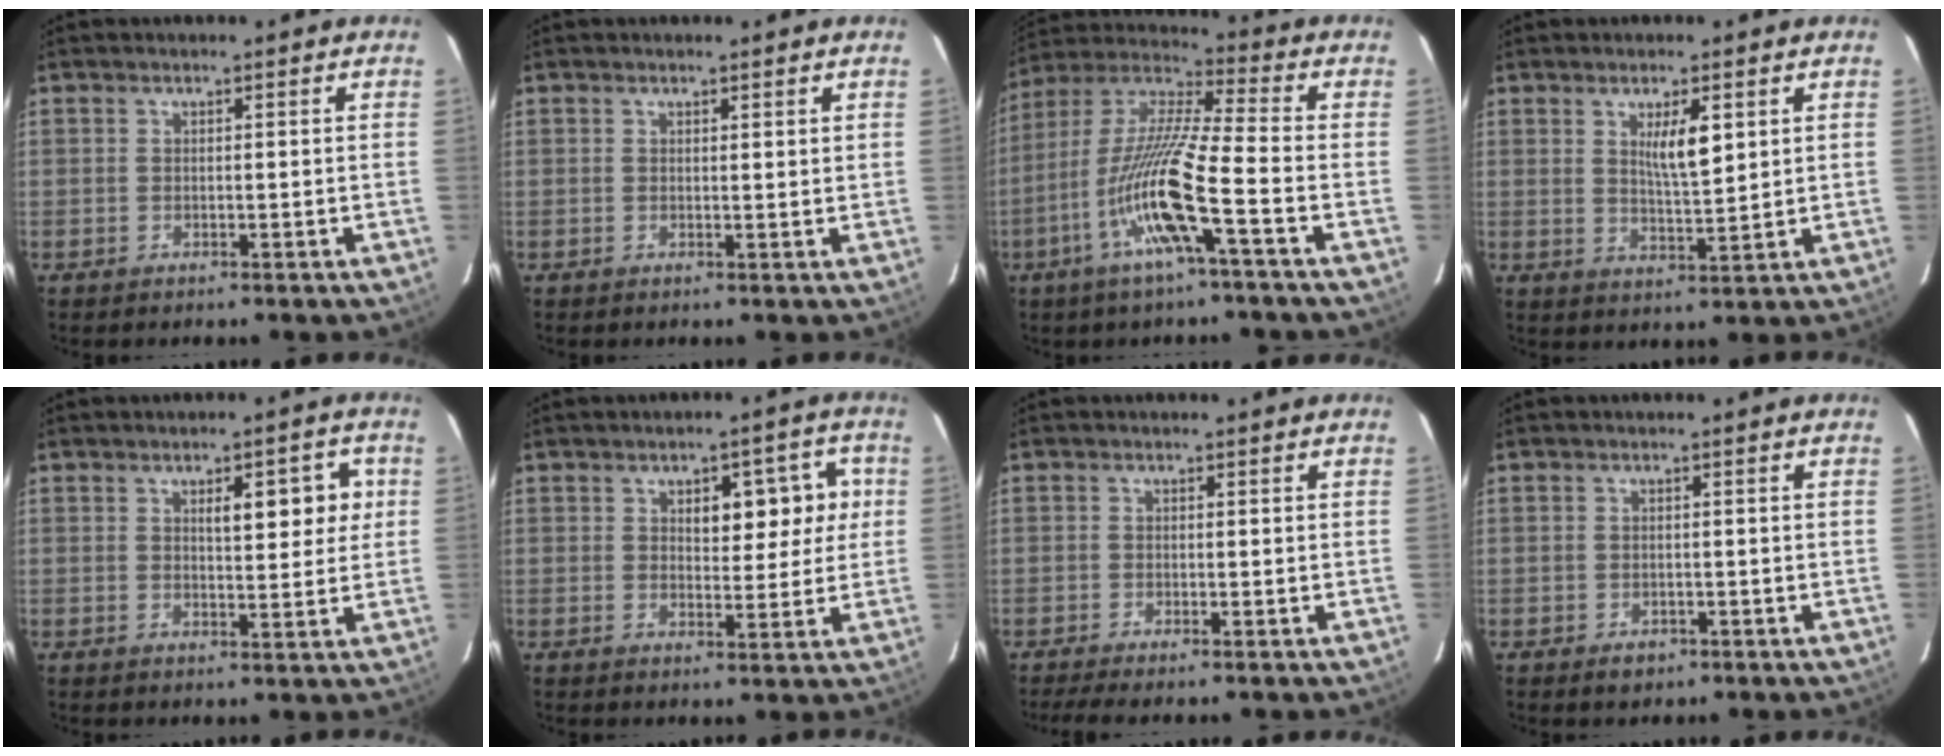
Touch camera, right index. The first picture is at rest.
{"total": 0.9, "force": [0.7, 0.2, 0.4], "torque": [-0.004, 0.001, 0.010]}
{"total": 14.8, "force": [-5.5, 0.0, 13.7], "torque": [-0.285, -0.001, -0.112]}
{"total": 5.2, "force": [2.0, 0.9, 4.8], "torque": [-0.084, -0.007, 0.038]}
{"total": 6.5, "force": [2.0, 2.3, 5.7], "torque": [-0.074, 0.013, 0.029]}
{"total": 7.5, "force": [2.0, 3.7, 6.2], "torque": [-0.069, 0.023, 0.030]}
{"total": 2.9, "force": [-2.2, 0.2, 1.8], "torque": [-0.032, -0.006, -0.039]}
{"total": 1.8, "force": [-1.0, 1.4, 0.6], "torque": [-0.008, 0.001, -0.008]}